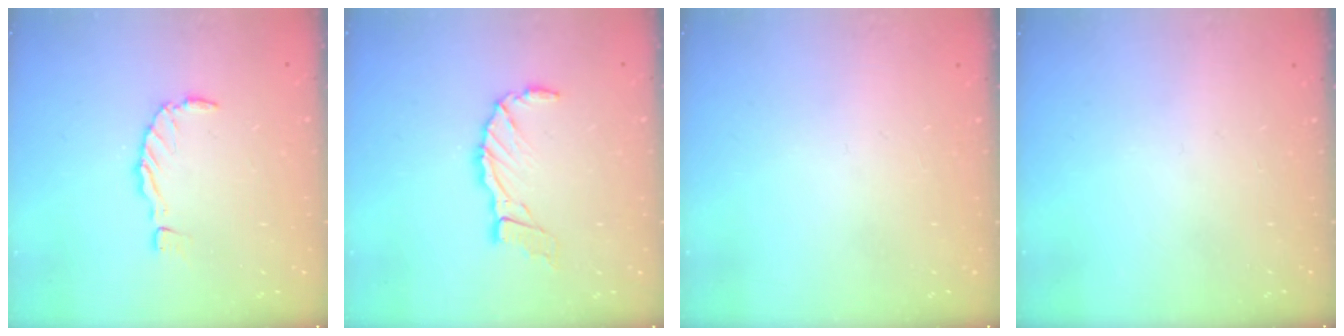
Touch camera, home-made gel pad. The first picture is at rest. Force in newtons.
{"total": 10.3, "press": 10.2, "slide": 1.3}
{"total": 0.0}
{"total": 0.0}